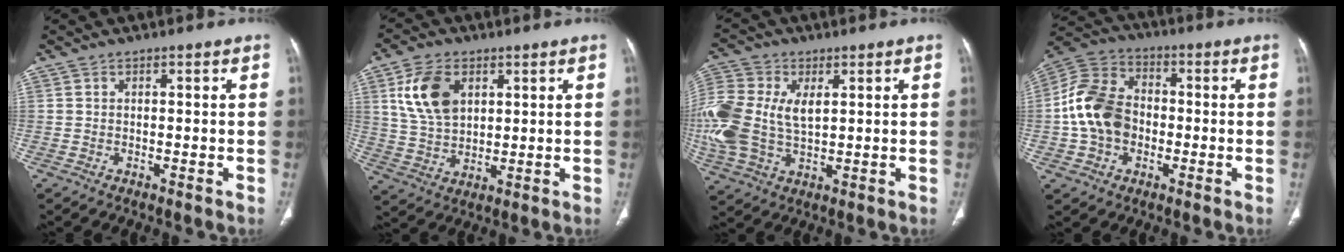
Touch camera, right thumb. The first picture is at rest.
{"total": 10.9, "force": [4.0, 6.9, 7.3], "torque": [-0.130, -0.011, 0.083]}
{"total": 17.9, "force": [2.3, 11.4, 13.6], "torque": [-0.341, 0.002, 0.047]}
{"total": 13.5, "force": [-1.5, 10.2, 8.7], "torque": [-0.156, 0.034, -0.037]}